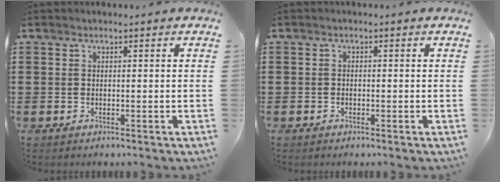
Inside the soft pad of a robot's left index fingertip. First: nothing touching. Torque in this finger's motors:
{"motor_torque": [-0.78, 1.17, -0.04, -0.01]}